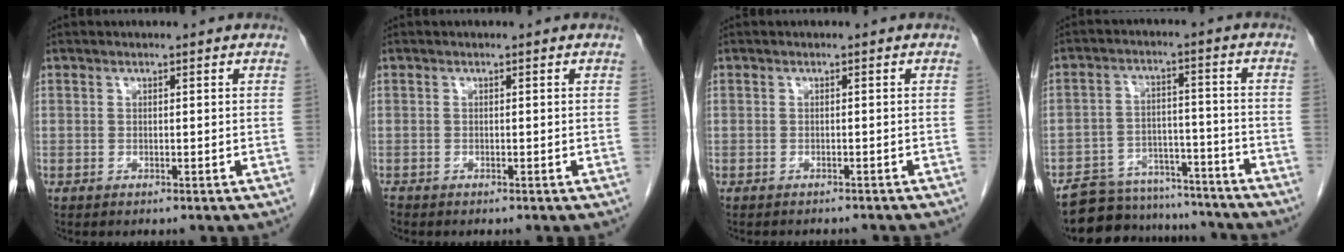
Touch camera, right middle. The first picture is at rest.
{"total": 0.6, "force": [-0.6, 0.2, 0.0], "torque": [-0.005, -0.001, -0.014]}
{"total": 4.8, "force": [-4.4, 1.1, 1.7], "torque": [-0.022, -0.006, -0.050]}
{"total": 12.8, "force": [-12.0, 4.4, 1.4], "torque": [-0.015, 0.030, -0.173]}